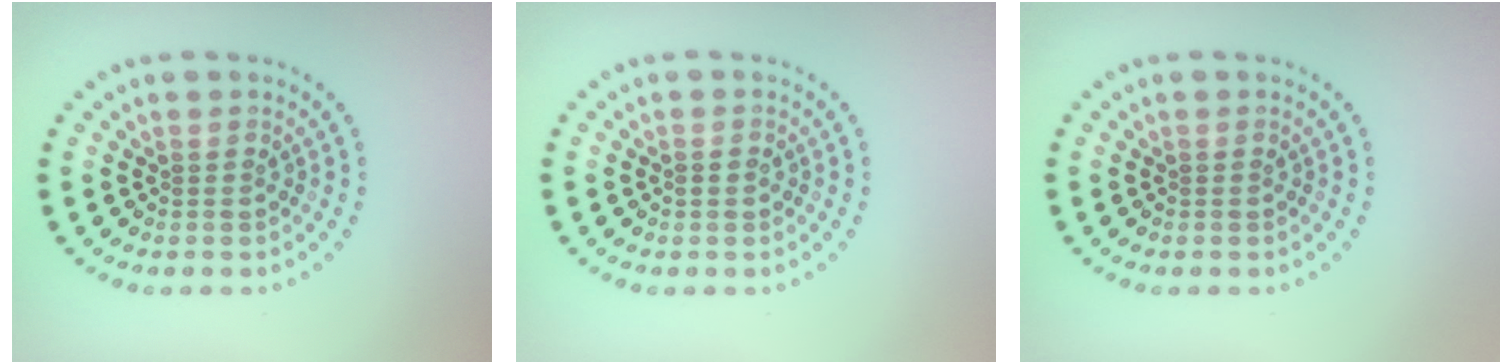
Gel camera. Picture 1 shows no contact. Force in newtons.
{"total": 1.0, "press": 1.0, "slide": 0.2}
{"total": 0.0}